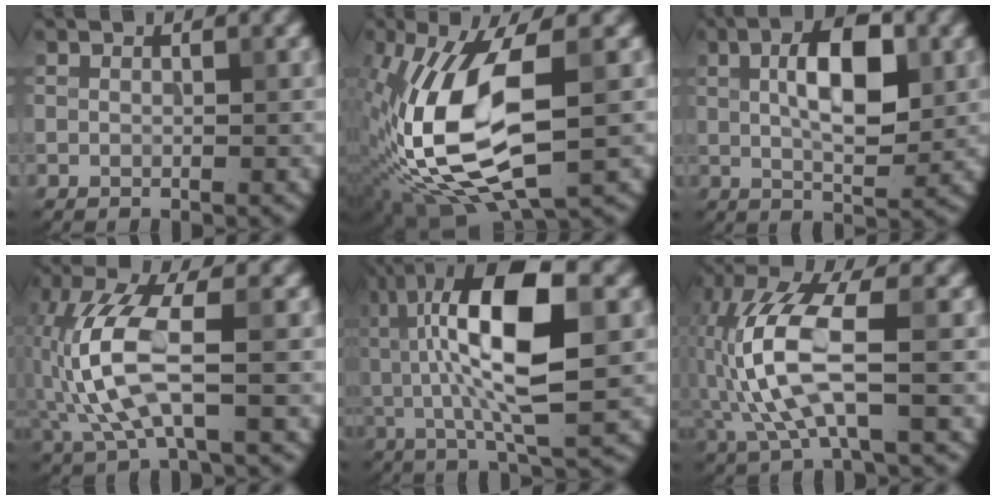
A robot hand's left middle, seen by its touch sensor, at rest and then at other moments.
{"total": 12.3, "force": [-1.3, 5.2, 11.0], "torque": [-0.238, -0.001, -0.027]}
{"total": 6.9, "force": [1.4, 2.8, 6.2], "torque": [-0.098, 0.008, 0.022]}
{"total": 8.3, "force": [-1.0, 3.0, 7.7], "torque": [-0.190, 0.008, -0.019]}
{"total": 11.2, "force": [2.1, 3.1, 10.6], "torque": [-0.185, 0.008, 0.040]}
{"total": 9.2, "force": [-0.9, 3.2, 8.5], "torque": [-0.206, 0.014, -0.020]}